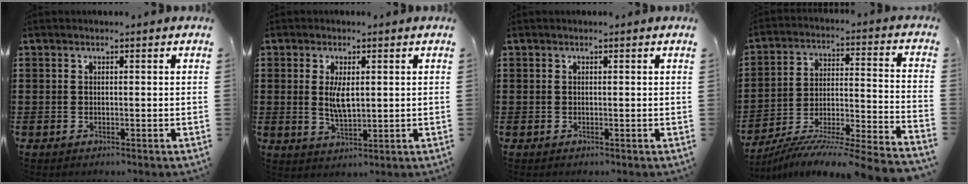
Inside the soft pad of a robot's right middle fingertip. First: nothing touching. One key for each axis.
{"total": 4.0, "fx": 0.9, "fy": 1.6, "fz": 3.6, "tx": -0.067, "ty": -0.002, "tz": 0.014}
{"total": 0.0}
{"total": 7.6, "fx": -7.2, "fy": -1.1, "fz": 2.4, "tx": -0.030, "ty": -0.014, "tz": -0.147}